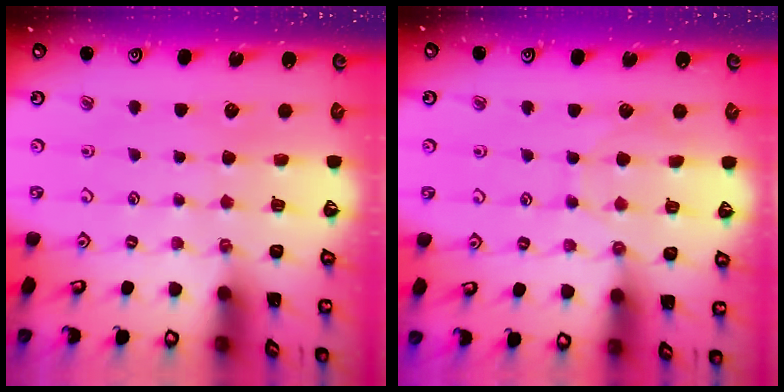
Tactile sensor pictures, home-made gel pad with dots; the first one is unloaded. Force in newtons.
{"total": 3.7, "press": 3.6, "slide": 0.4}